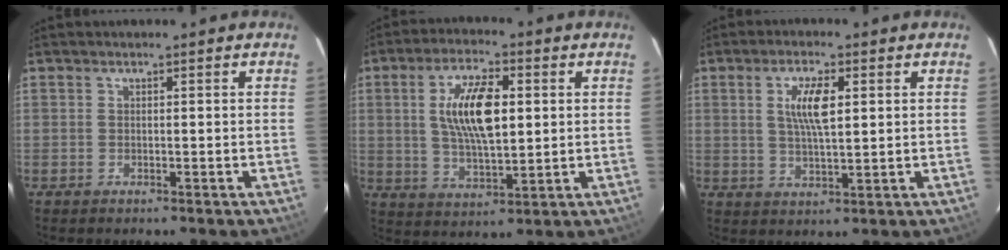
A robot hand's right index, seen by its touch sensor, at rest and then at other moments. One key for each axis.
{"total": 11.9, "fx": 2.2, "fy": 4.7, "fz": 10.8, "tx": -0.202, "ty": 0.007, "tz": 0.042}
{"total": 6.6, "fx": 1.7, "fy": 2.1, "fz": 6.0, "tx": -0.111, "ty": 0.003, "tz": 0.033}